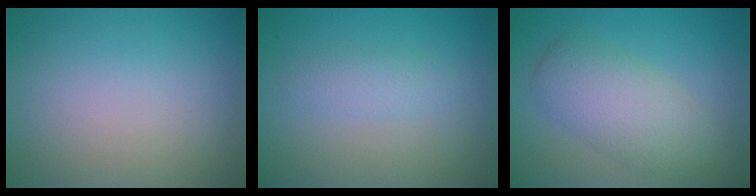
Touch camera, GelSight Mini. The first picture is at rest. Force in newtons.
{"total": 1.6, "press": 1.6, "slide": 0.1}
{"total": 5.0, "press": 5.0, "slide": 0.2}